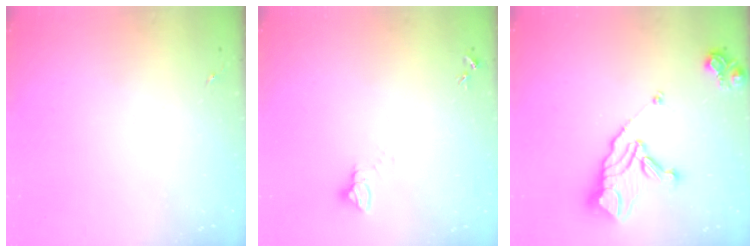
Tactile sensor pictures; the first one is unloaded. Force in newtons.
{"total": 3.2, "press": 3.2, "slide": 0.1}
{"total": 15.4, "press": 15.3, "slide": 1.7}